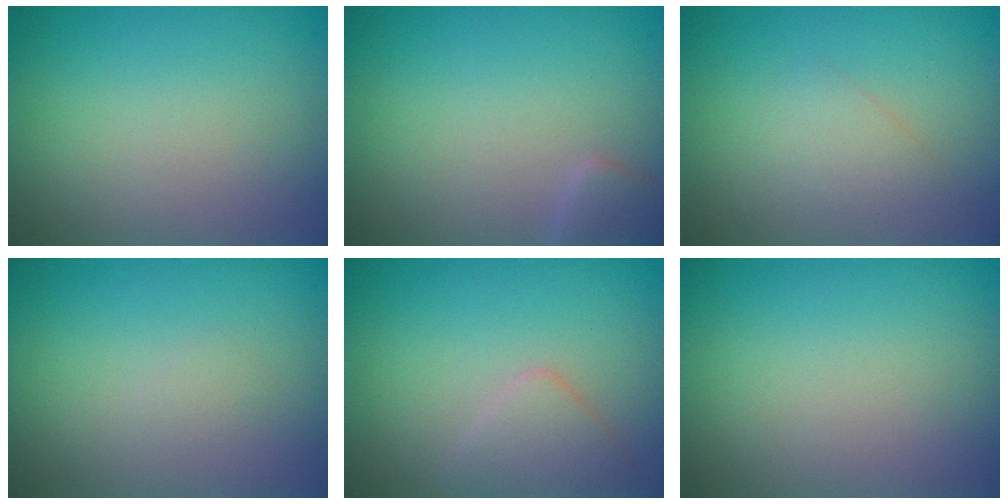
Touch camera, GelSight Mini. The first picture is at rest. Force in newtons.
{"total": 1.7, "press": 1.7, "slide": 0.1}
{"total": 1.4, "press": 1.4, "slide": 0.2}
{"total": 0.6, "press": 0.6, "slide": 0.0}
{"total": 2.1, "press": 2.1, "slide": 0.2}
{"total": 0.0}